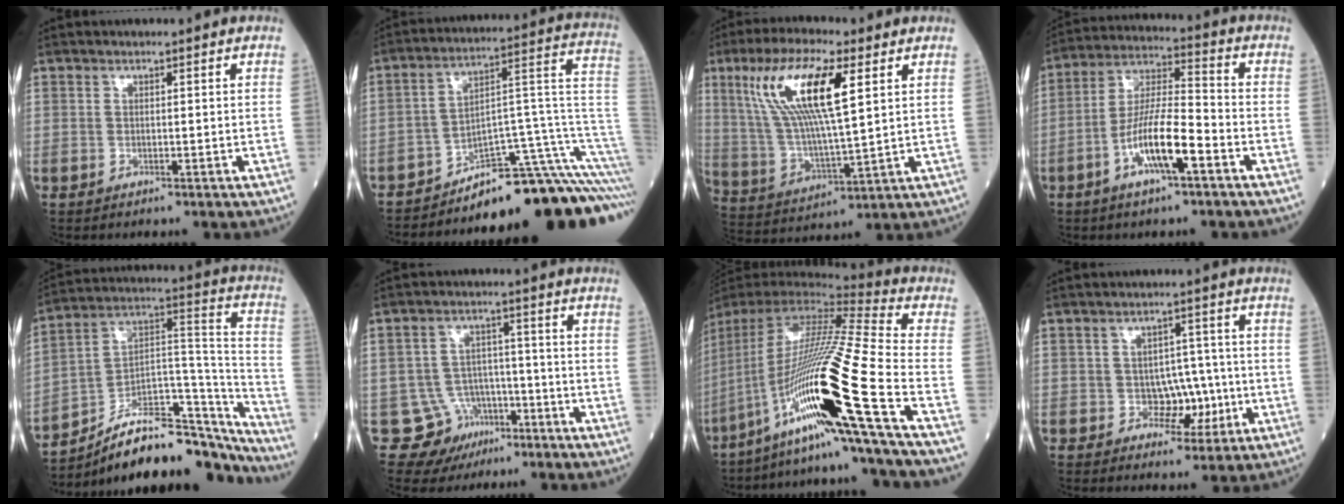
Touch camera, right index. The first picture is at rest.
{"total": 15.2, "force": [-12.2, -0.4, 9.2], "torque": [-0.049, 0.082, -0.173]}
{"total": 15.6, "force": [6.0, 2.7, 14.1], "torque": [-0.299, 0.013, 0.115]}
{"total": 10.9, "force": [-4.6, 1.7, 9.7], "torque": [-0.190, 0.001, -0.088]}
{"total": 24.1, "force": [-20.2, 6.9, 11.1], "torque": [-0.122, 0.057, -0.308]}
{"total": 7.7, "force": [-3.9, 6.6, 0.1], "torque": [0.002, 0.027, -0.053]}
{"total": 25.7, "force": [-11.0, -1.5, 23.1], "torque": [-0.441, -0.033, -0.201]}
{"total": 4.9, "force": [-1.1, 3.7, 3.0], "torque": [-0.030, 0.012, -0.010]}